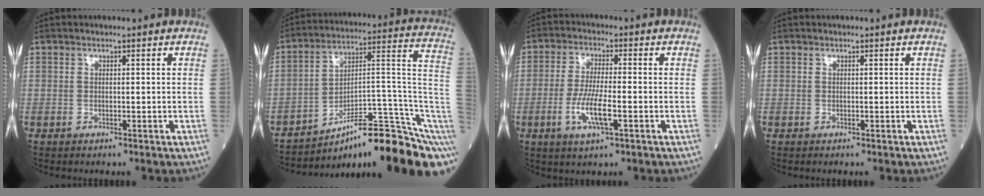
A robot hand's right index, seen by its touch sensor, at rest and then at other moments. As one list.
[{"total": 19.4, "force": [-11.0, 2.1, 15.9], "torque": [-0.133, 0.073, -0.158]}, {"total": 6.9, "force": [-2.2, 1.0, 6.5], "torque": [-0.134, -0.009, -0.040]}, {"total": 0.0}]